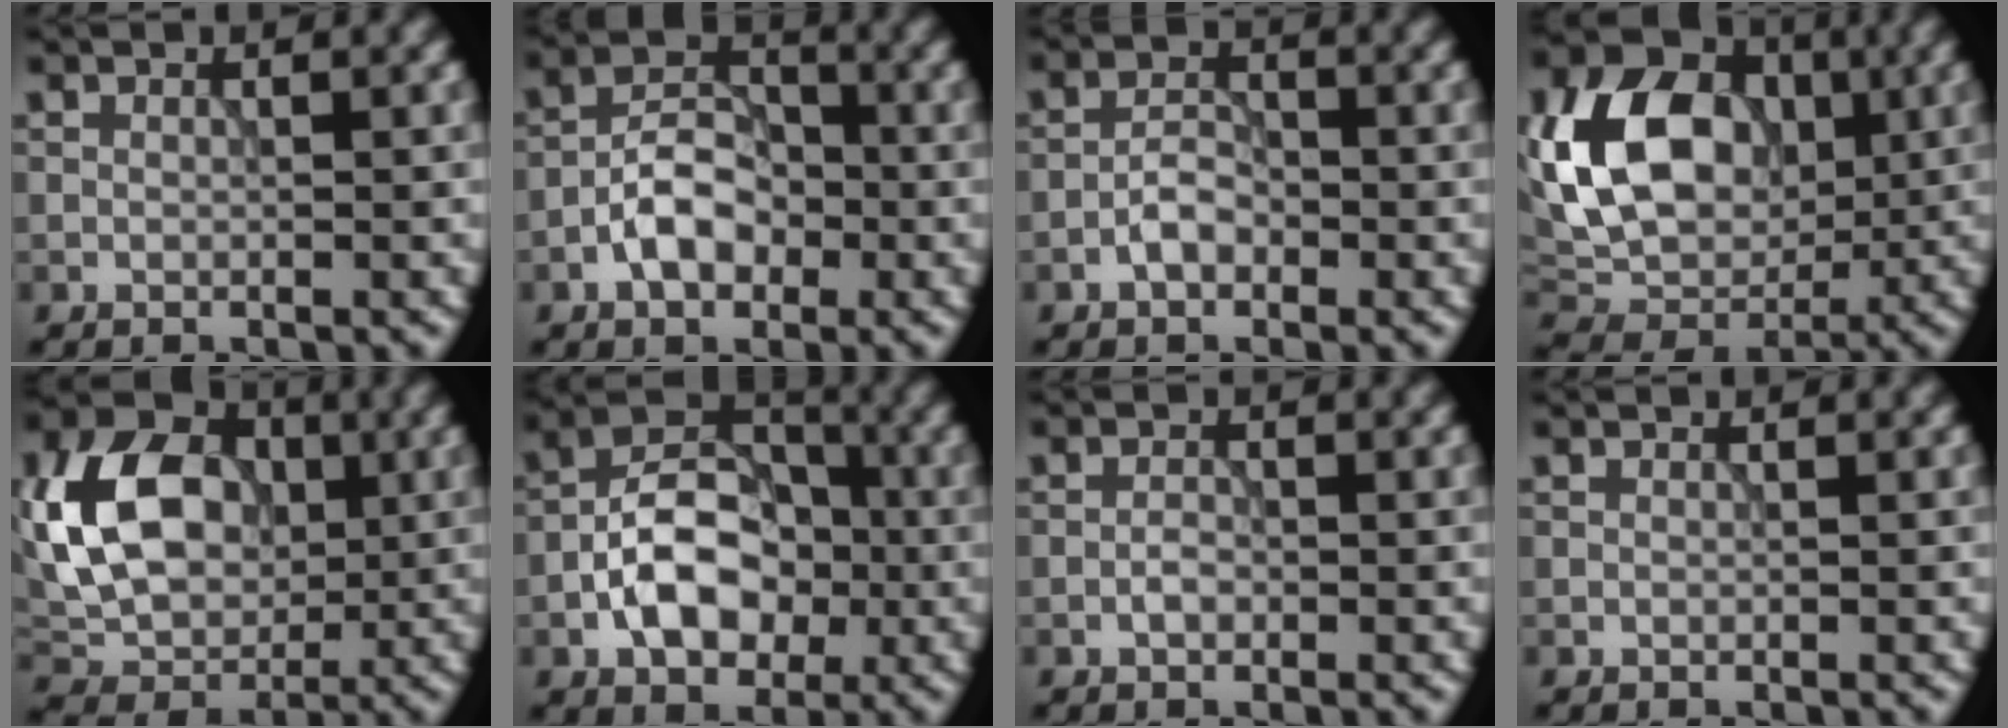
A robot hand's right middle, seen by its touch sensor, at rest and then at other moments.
{"total": 4.5, "force": [-1.8, 2.7, 3.1], "torque": [-0.050, 0.014, -0.038]}
{"total": 2.2, "force": [-1.2, 1.2, 1.5], "torque": [-0.025, 0.008, -0.026]}
{"total": 11.6, "force": [1.4, 8.6, 7.6], "torque": [-0.148, 0.011, 0.014]}
{"total": 10.2, "force": [1.1, 7.5, 6.8], "torque": [-0.146, 0.008, 0.015]}
{"total": 7.4, "force": [-2.2, 4.8, 5.2], "torque": [-0.082, 0.015, -0.042]}
{"total": 1.1, "force": [-0.5, 0.6, 0.8], "torque": [-0.016, 0.003, -0.011]}
{"total": 0.0}